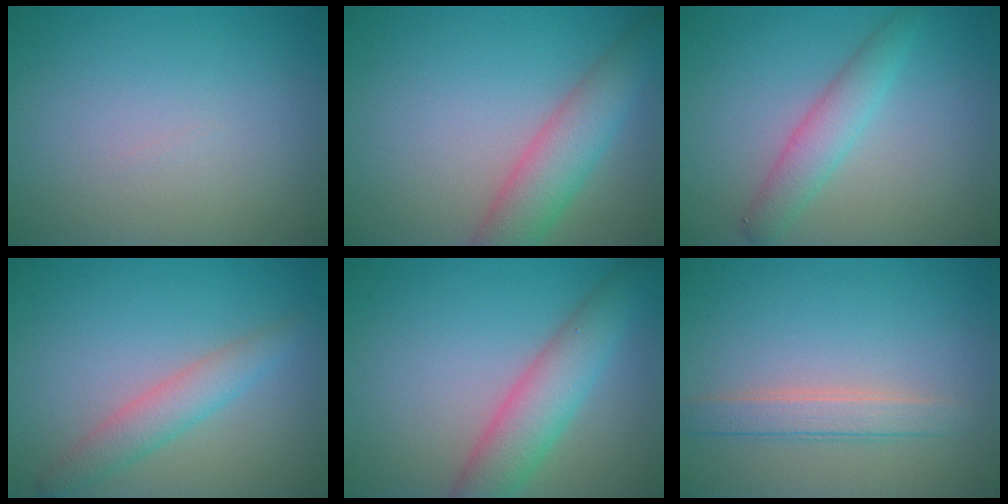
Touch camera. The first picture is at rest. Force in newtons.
{"total": 4.9, "press": 4.9, "slide": 0.2}
{"total": 2.8, "press": 2.8, "slide": 0.1}
{"total": 3.0, "press": 3.0, "slide": 0.1}
{"total": 5.0, "press": 5.0, "slide": 0.2}
{"total": 2.4, "press": 2.4, "slide": 0.1}